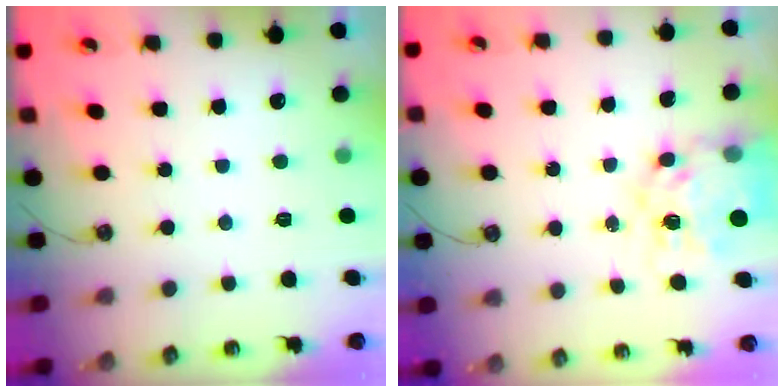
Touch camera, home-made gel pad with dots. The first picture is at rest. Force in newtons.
{"total": 14.7, "press": 14.6, "slide": 1.3}